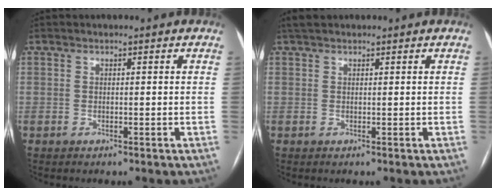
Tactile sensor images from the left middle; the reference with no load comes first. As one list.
[{"total": 2.0, "force": [1.6, 0.7, 0.9], "torque": [-0.017, 0.020, 0.030]}]